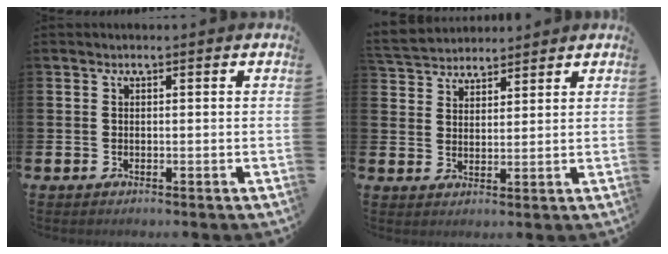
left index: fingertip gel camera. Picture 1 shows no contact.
{"total": 4.5, "force": [4.3, 0.9, 0.8], "torque": [-0.024, -0.016, 0.078]}